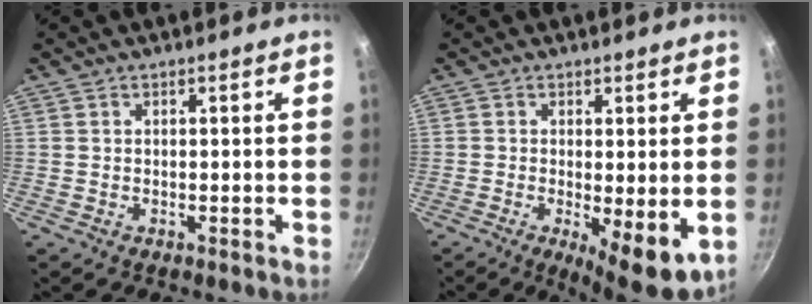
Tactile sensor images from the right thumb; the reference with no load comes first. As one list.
[{"total": 8.2, "force": [-1.2, 2.4, 7.8], "torque": [-0.102, -0.014, -0.007]}]